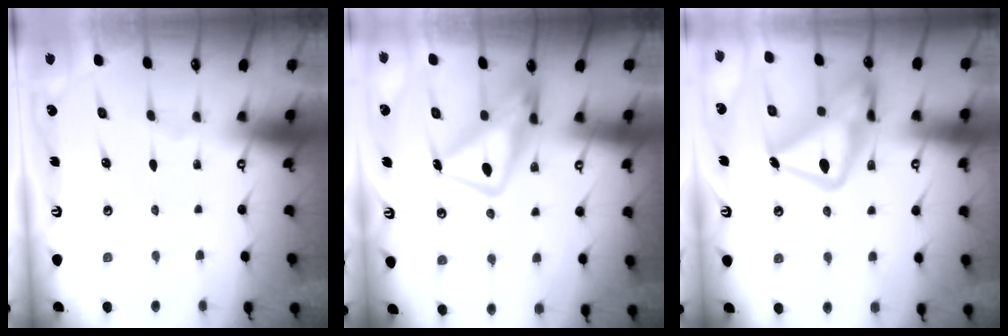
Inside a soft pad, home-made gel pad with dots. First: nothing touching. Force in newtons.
{"total": 11.9, "press": 11.9, "slide": 1.1}
{"total": 19.6, "press": 19.5, "slide": 1.6}